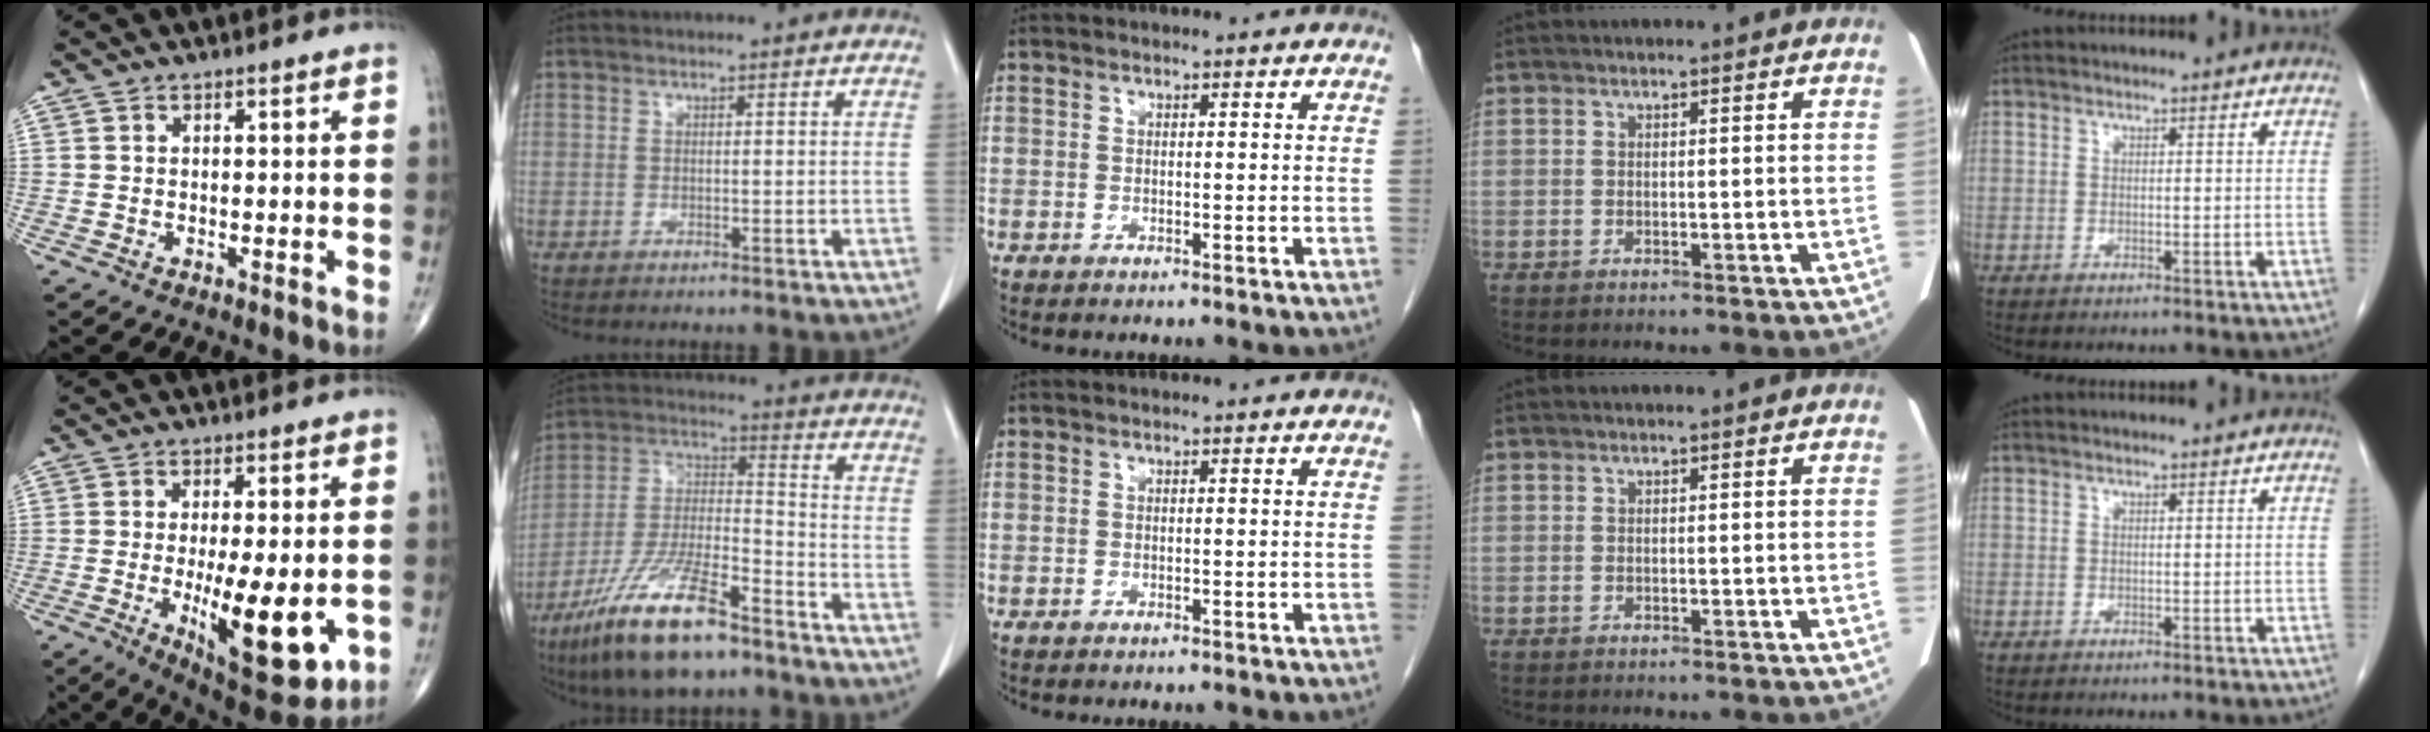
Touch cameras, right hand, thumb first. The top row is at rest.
{"thumb": {"total": 16.5, "force": [-3.4, 5.8, 15.1], "torque": [-0.219, -0.026, -0.034]}, "index": {"total": 16.6, "force": [-11.3, 3.7, 11.6], "torque": [-0.245, -0.020, -0.209]}}